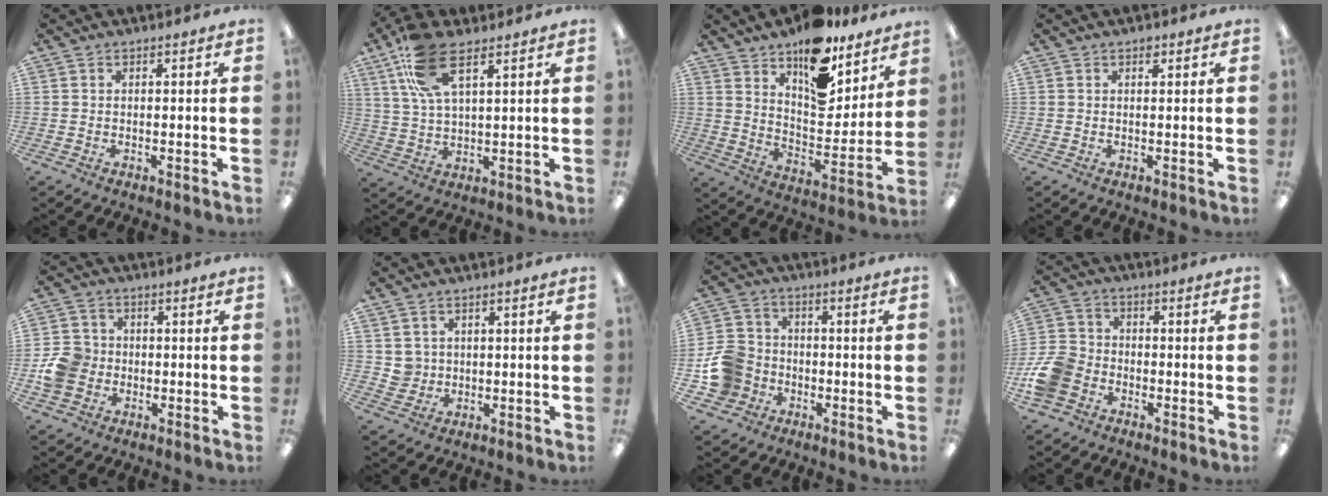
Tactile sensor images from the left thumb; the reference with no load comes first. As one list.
[{"total": 13.4, "force": [7.8, 5.5, 9.5], "torque": [-0.202, -0.010, 0.144]}, {"total": 16.2, "force": [12.2, 7.3, 7.6], "torque": [-0.114, -0.086, 0.215]}, {"total": 1.2, "force": [0.7, 0.8, 0.6], "torque": [-0.005, -0.001, 0.011]}, {"total": 7.9, "force": [-1.3, 7.1, 3.2], "torque": [-0.060, 0.020, -0.020]}, {"total": 3.6, "force": [1.4, 3.3, 0.1], "torque": [-0.006, 0.004, 0.025]}, {"total": 11.2, "force": [-3.3, 9.9, 4.1], "torque": [-0.099, 0.038, -0.055]}, {"total": 9.7, "force": [-4.4, 7.3, 4.6], "torque": [-0.104, 0.036, -0.080]}]